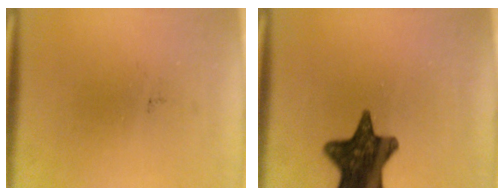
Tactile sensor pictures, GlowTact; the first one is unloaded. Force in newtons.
{"total": 13.7}